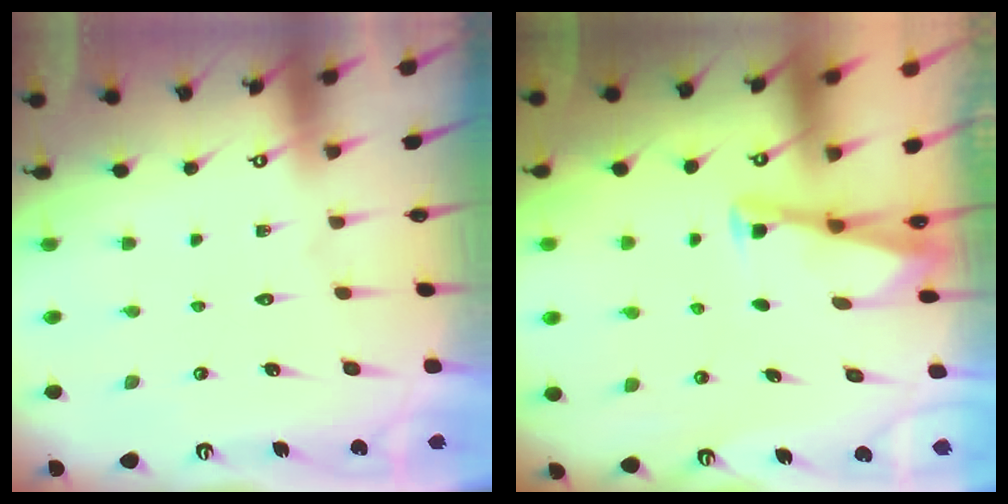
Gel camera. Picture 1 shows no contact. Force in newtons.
{"total": 2.9, "press": 2.9, "slide": 0.3}